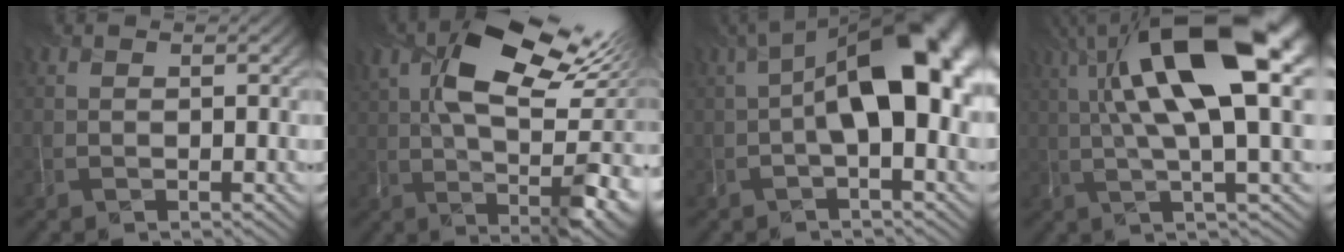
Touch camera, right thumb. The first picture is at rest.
{"total": 17.2, "force": [3.6, 7.7, 15.0], "torque": [-0.222, 0.021, 0.064]}
{"total": 13.6, "force": [0.1, 5.6, 12.4], "torque": [-0.184, 0.018, 0.003]}
{"total": 15.9, "force": [4.4, 4.4, 14.6], "torque": [-0.265, 0.012, 0.083]}